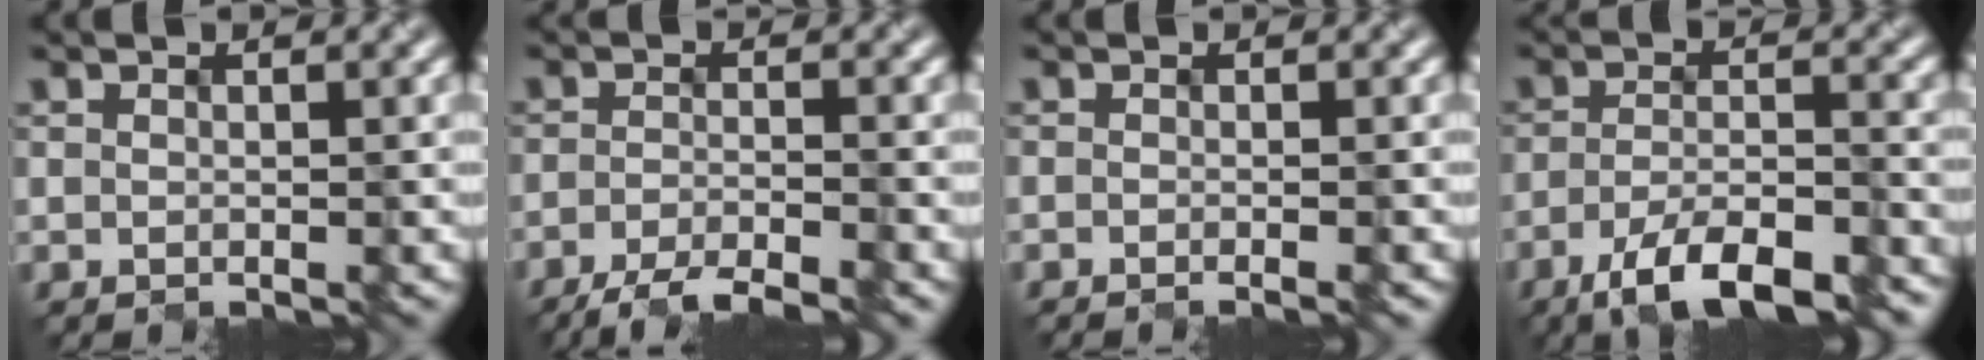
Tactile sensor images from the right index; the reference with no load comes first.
{"total": 4.3, "force": [-3.4, 0.6, 2.5], "torque": [-0.038, -0.005, -0.066]}
{"total": 0.8, "force": [-0.5, 0.2, 0.6], "torque": [-0.004, 0.001, -0.016]}
{"total": 7.0, "force": [-4.8, 2.0, 4.8], "torque": [-0.081, -0.004, -0.081]}